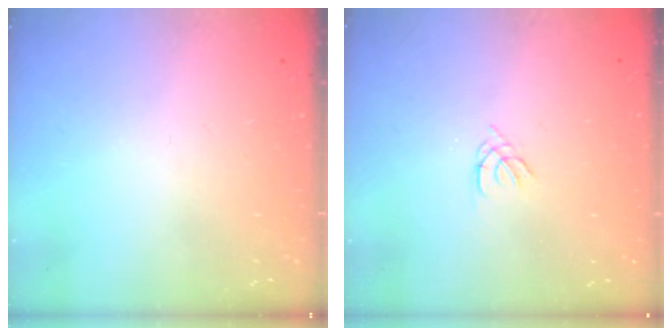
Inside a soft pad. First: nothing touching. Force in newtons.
{"total": 1.2, "press": 1.2, "slide": 0.3}